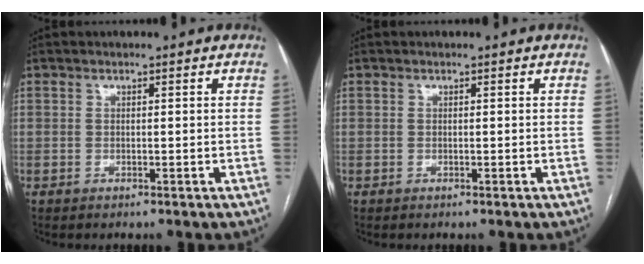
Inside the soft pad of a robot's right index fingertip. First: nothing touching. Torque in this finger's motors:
{"motor_torque": [0.00, 0.00, 0.00, 0.00]}